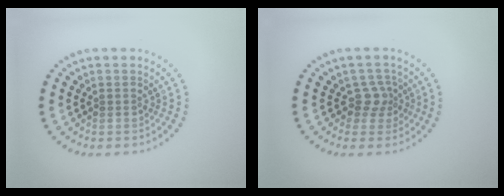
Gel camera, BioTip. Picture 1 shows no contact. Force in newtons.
{"total": 2.0, "press": 1.5, "slide": 1.3}